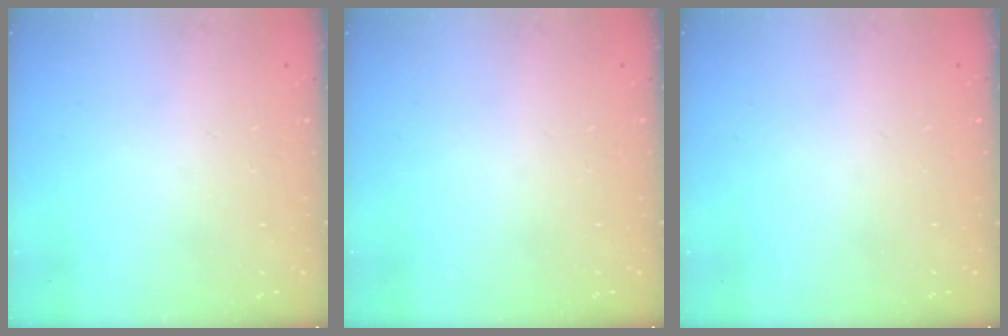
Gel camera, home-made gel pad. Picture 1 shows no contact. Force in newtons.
{"total": 0.0}
{"total": 0.0}